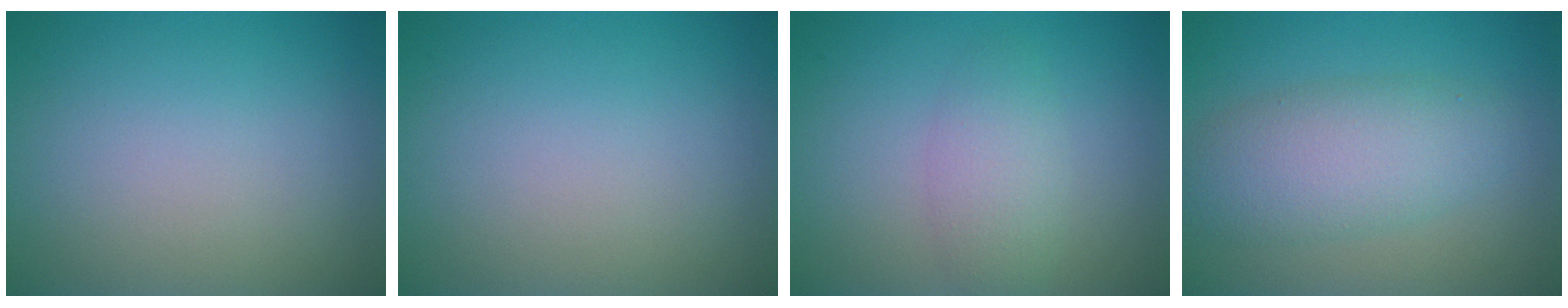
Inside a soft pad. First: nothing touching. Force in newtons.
{"total": 0.0}
{"total": 2.7, "press": 2.7, "slide": 0.1}
{"total": 5.3, "press": 5.3, "slide": 0.2}